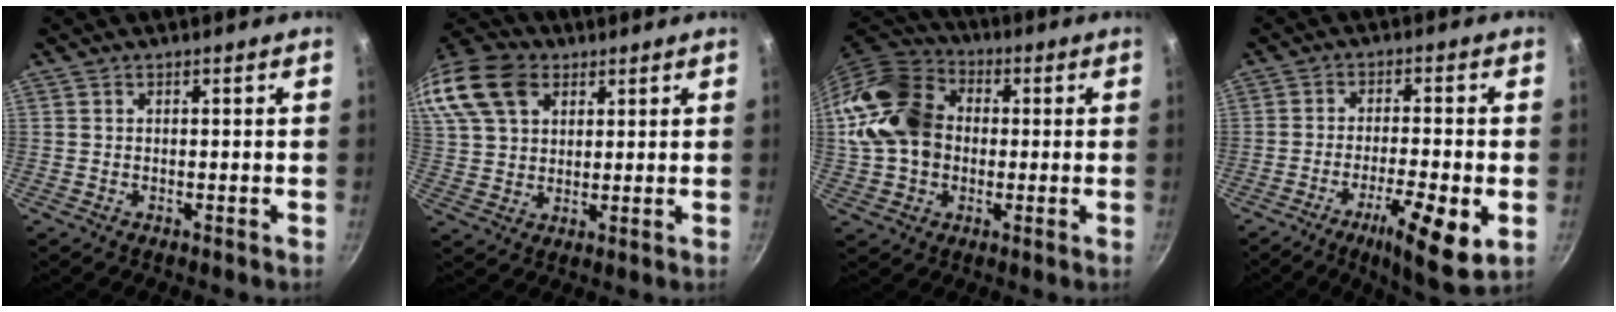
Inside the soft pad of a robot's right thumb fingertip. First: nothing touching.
{"total": 20.5, "force": [9.2, 14.3, 11.4], "torque": [-0.260, 0.029, 0.171]}
{"total": 18.4, "force": [0.7, 14.5, 11.4], "torque": [-0.203, 0.035, 0.003]}
{"total": 11.7, "force": [-4.4, 2.3, 10.6], "torque": [-0.169, 0.009, -0.067]}